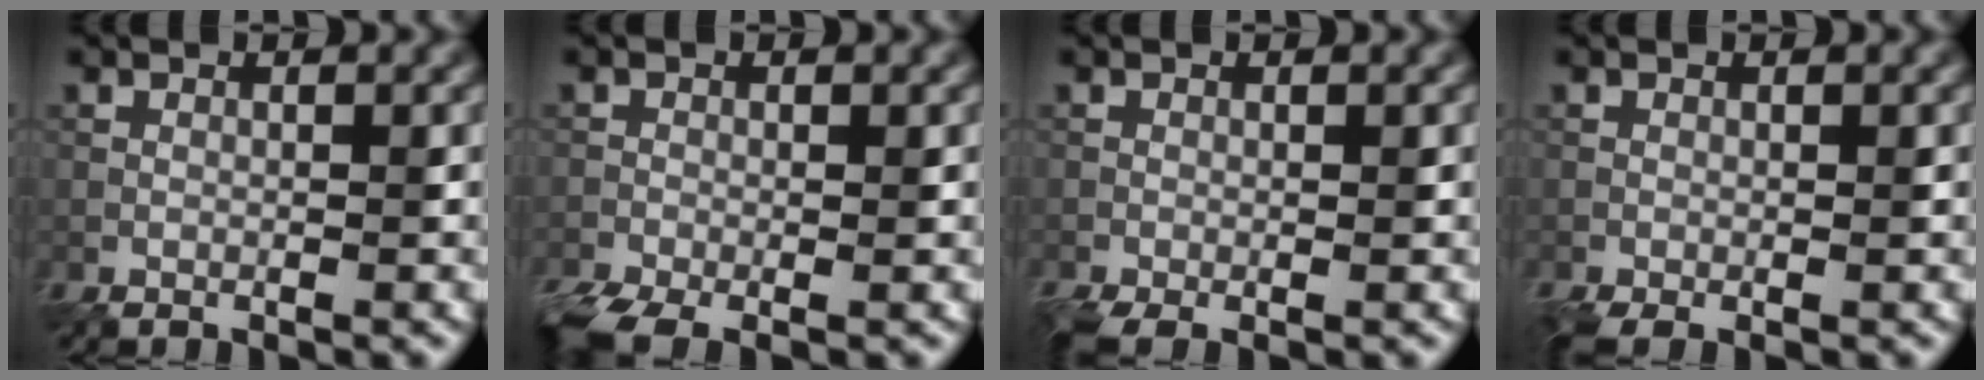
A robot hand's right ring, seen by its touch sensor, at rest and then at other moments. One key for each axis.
{"total": 4.6, "fx": -3.2, "fy": 1.6, "fz": 3.0, "tx": -0.068, "ty": -0.018, "tz": -0.061}
{"total": 2.3, "fx": -1.2, "fy": 0.8, "fz": 1.8, "tx": -0.037, "ty": -0.012, "tz": -0.023}
{"total": 1.7, "fx": -0.8, "fy": 0.5, "fz": 1.4, "tx": -0.030, "ty": -0.007, "tz": -0.016}